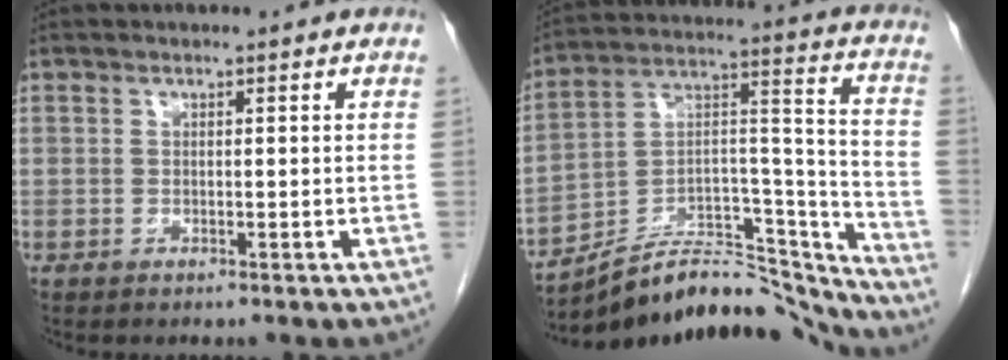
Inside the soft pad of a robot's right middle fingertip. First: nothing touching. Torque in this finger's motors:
{"motor_torque": [1.08, -0.88, 0.26, 0.04]}